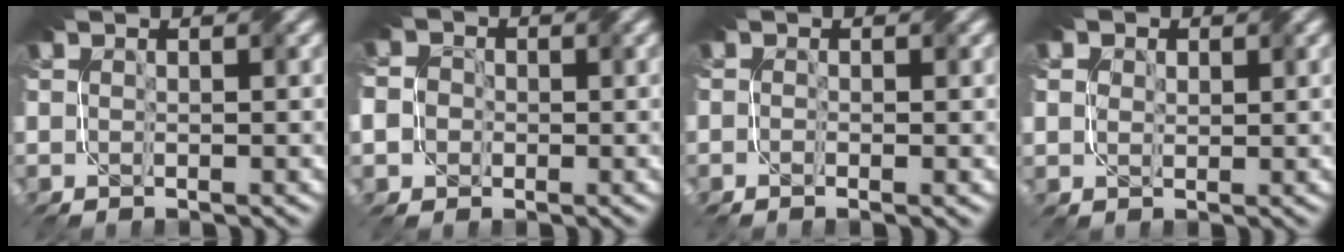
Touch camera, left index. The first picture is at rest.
{"total": 3.1, "force": [-0.5, 3.0, 0.7], "torque": [-0.009, 0.016, -0.019]}
{"total": 1.1, "force": [-0.3, 0.4, 1.0], "torque": [-0.019, -0.003, -0.008]}
{"total": 2.6, "force": [1.7, 2.0, 0.3], "torque": [-0.009, 0.014, 0.022]}